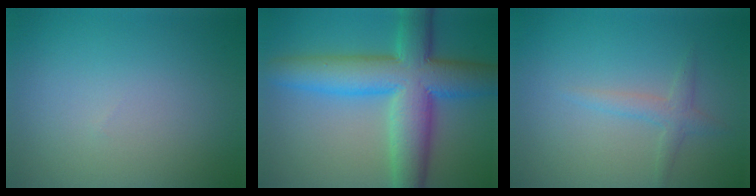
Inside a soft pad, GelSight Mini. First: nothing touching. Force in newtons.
{"total": 10.5, "press": 10.5, "slide": 0.2}
{"total": 1.7, "press": 1.7, "slide": 0.1}